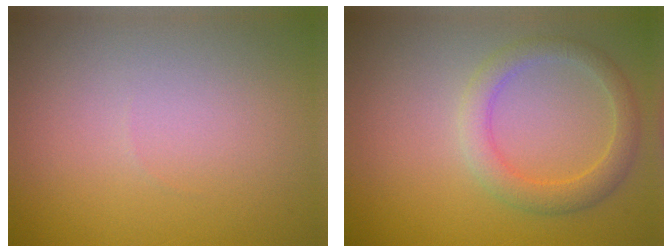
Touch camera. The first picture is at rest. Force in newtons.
{"total": 2.9, "press": 2.9, "slide": 0.2}